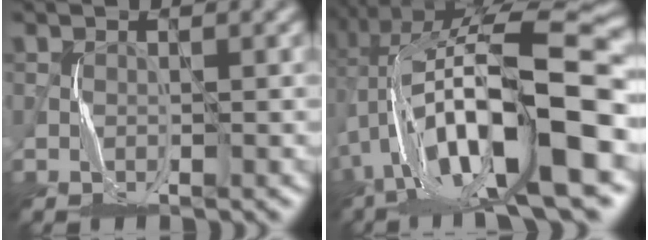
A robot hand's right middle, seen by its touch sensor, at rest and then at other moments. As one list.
[{"total": 16.6, "force": [-2.1, 5.0, 15.7], "torque": [-0.273, 0.031, -0.035]}]